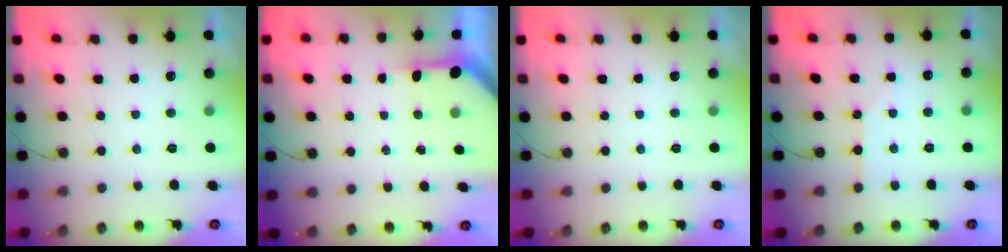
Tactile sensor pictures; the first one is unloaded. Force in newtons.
{"total": 3.1, "press": 3.1, "slide": 0.3}
{"total": 0.0}
{"total": 2.5, "press": 2.4, "slide": 0.4}